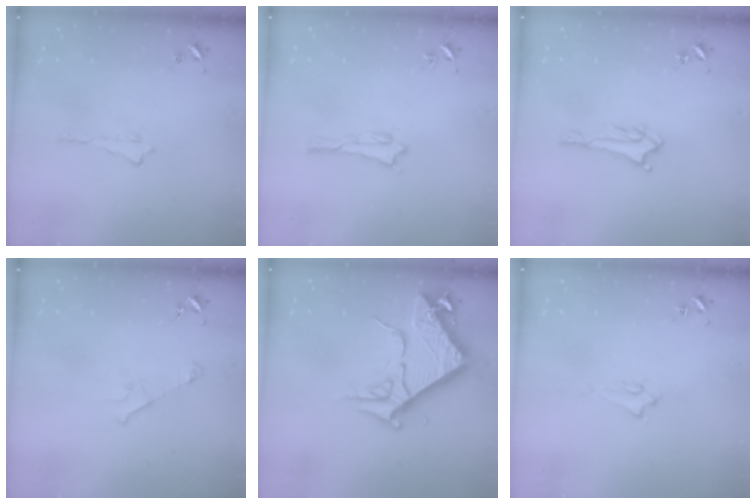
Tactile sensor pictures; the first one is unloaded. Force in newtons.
{"total": 0.6, "press": 0.6, "slide": 0.1}
{"total": 1.7, "press": 1.7, "slide": 0.2}
{"total": 2.9, "press": 2.9, "slide": 0.3}
{"total": 8.6, "press": 8.6, "slide": 1.0}
{"total": 1.7, "press": 1.6, "slide": 0.2}